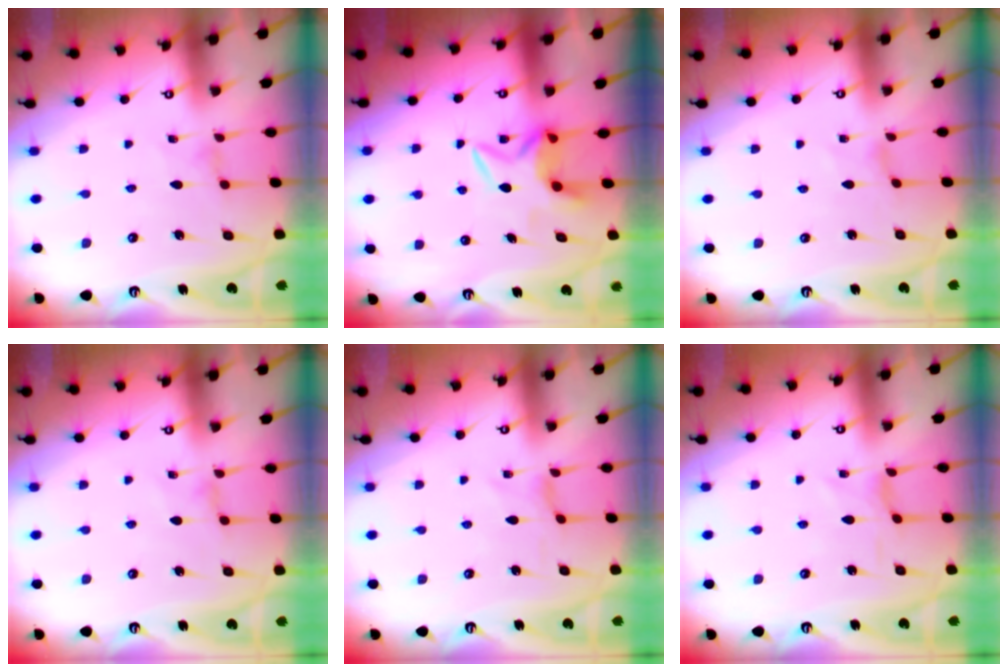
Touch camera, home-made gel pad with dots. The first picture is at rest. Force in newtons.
{"total": 6.5, "press": 6.5, "slide": 0.5}
{"total": 0.0}
{"total": 0.9, "press": 0.8, "slide": 0.4}
{"total": 0.0}
{"total": 0.9, "press": 0.9, "slide": 0.2}